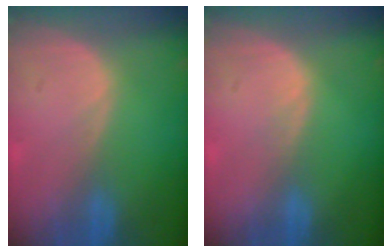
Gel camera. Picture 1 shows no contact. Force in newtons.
{"total": 0.9, "press": 0.9, "slide": 0.1}